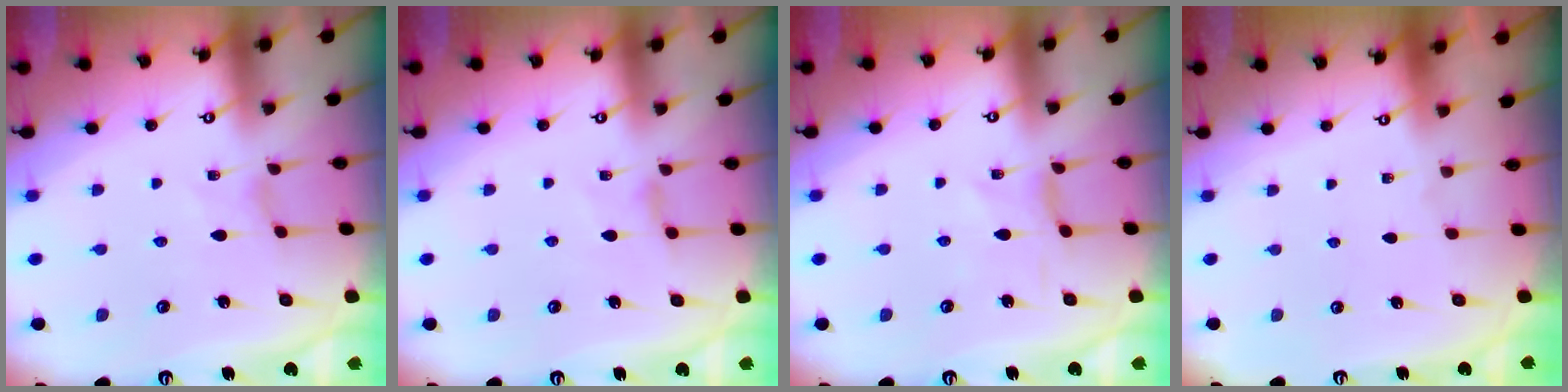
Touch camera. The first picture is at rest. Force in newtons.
{"total": 1.4, "press": 1.3, "slide": 0.4}
{"total": 0.7, "press": 0.6, "slide": 0.3}
{"total": 0.0}